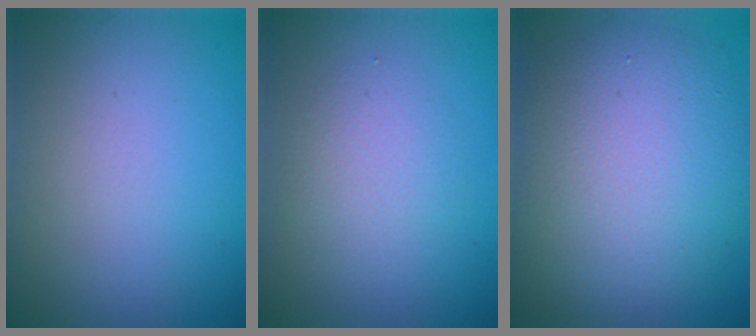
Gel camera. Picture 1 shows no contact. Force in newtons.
{"total": 2.5, "press": 2.5, "slide": 0.2}
{"total": 9.7, "press": 9.6, "slide": 0.7}